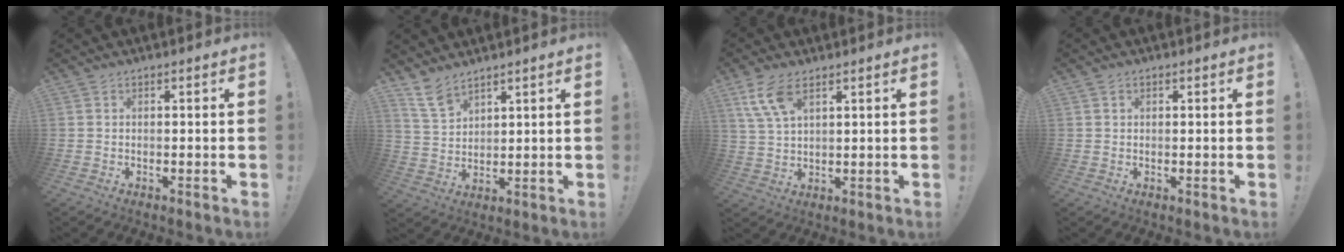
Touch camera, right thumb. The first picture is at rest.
{"total": 7.8, "force": [6.2, 3.5, 3.0], "torque": [-0.061, -0.038, 0.124]}
{"total": 8.4, "force": [4.8, 3.5, 5.9], "torque": [-0.122, -0.015, 0.091]}
{"total": 0.8, "force": [0.4, 0.7, 0.3], "torque": [0.003, -0.001, 0.005]}